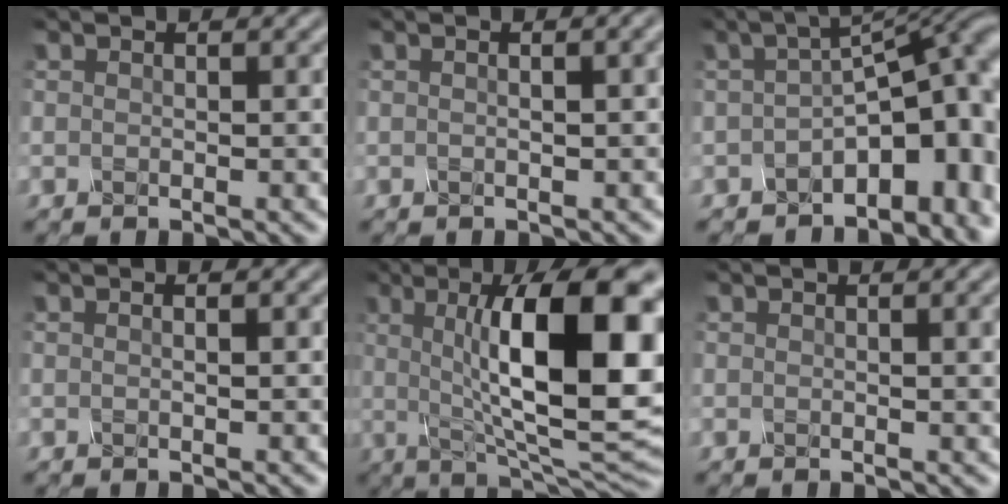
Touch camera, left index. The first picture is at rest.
{"total": 3.1, "force": [0.7, 1.4, 2.7], "torque": [-0.016, 0.014, -0.006]}
{"total": 13.3, "force": [-3.1, 6.3, 11.2], "torque": [-0.128, 0.002, -0.040]}
{"total": 0.6, "force": [0.1, 0.1, 0.6], "torque": [-0.011, 0.002, -0.001]}
{"total": 15.4, "force": [2.0, 4.8, 14.5], "torque": [-0.190, 0.004, 0.025]}
{"total": 2.2, "force": [0.5, 0.6, 2.0], "torque": [-0.018, 0.005, 0.004]}